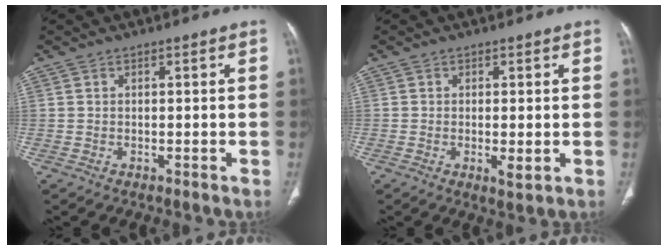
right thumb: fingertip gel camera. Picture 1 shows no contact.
{"total": 2.7, "force": [-0.5, 0.7, 2.6], "torque": [-0.044, -0.008, -0.009]}